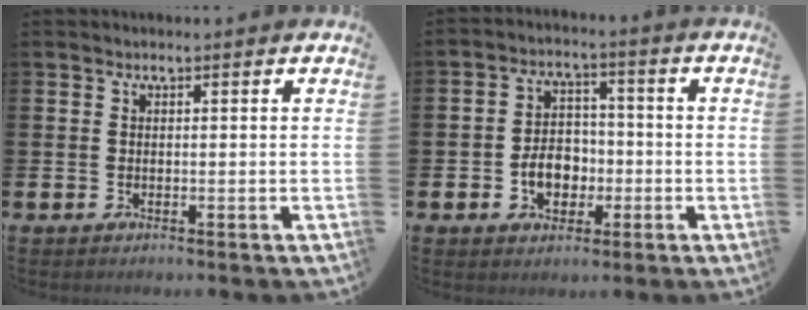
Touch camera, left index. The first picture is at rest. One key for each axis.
{"total": 5.4, "fx": -1.7, "fy": 4.1, "fz": 3.2, "tx": -0.043, "ty": 0.004, "tz": -0.037}